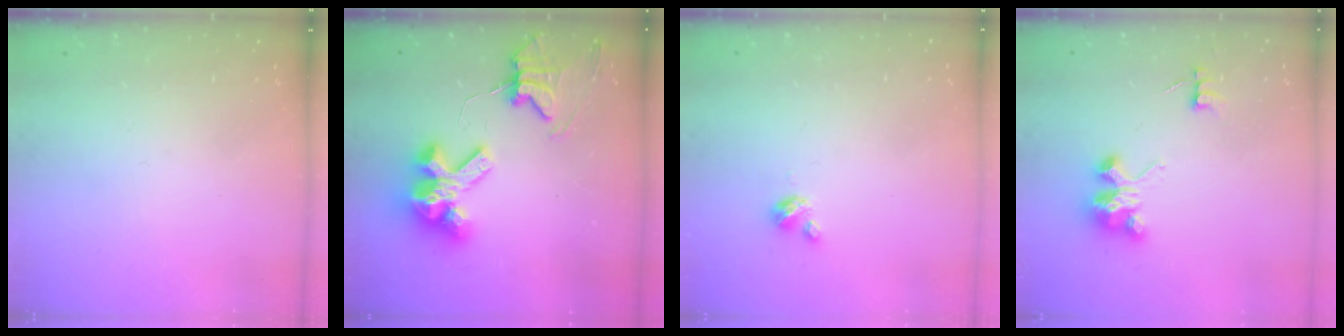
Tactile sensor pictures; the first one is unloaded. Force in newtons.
{"total": 11.7, "press": 11.6, "slide": 1.3}
{"total": 2.7, "press": 2.7, "slide": 0.3}
{"total": 3.6, "press": 3.6, "slide": 0.0}